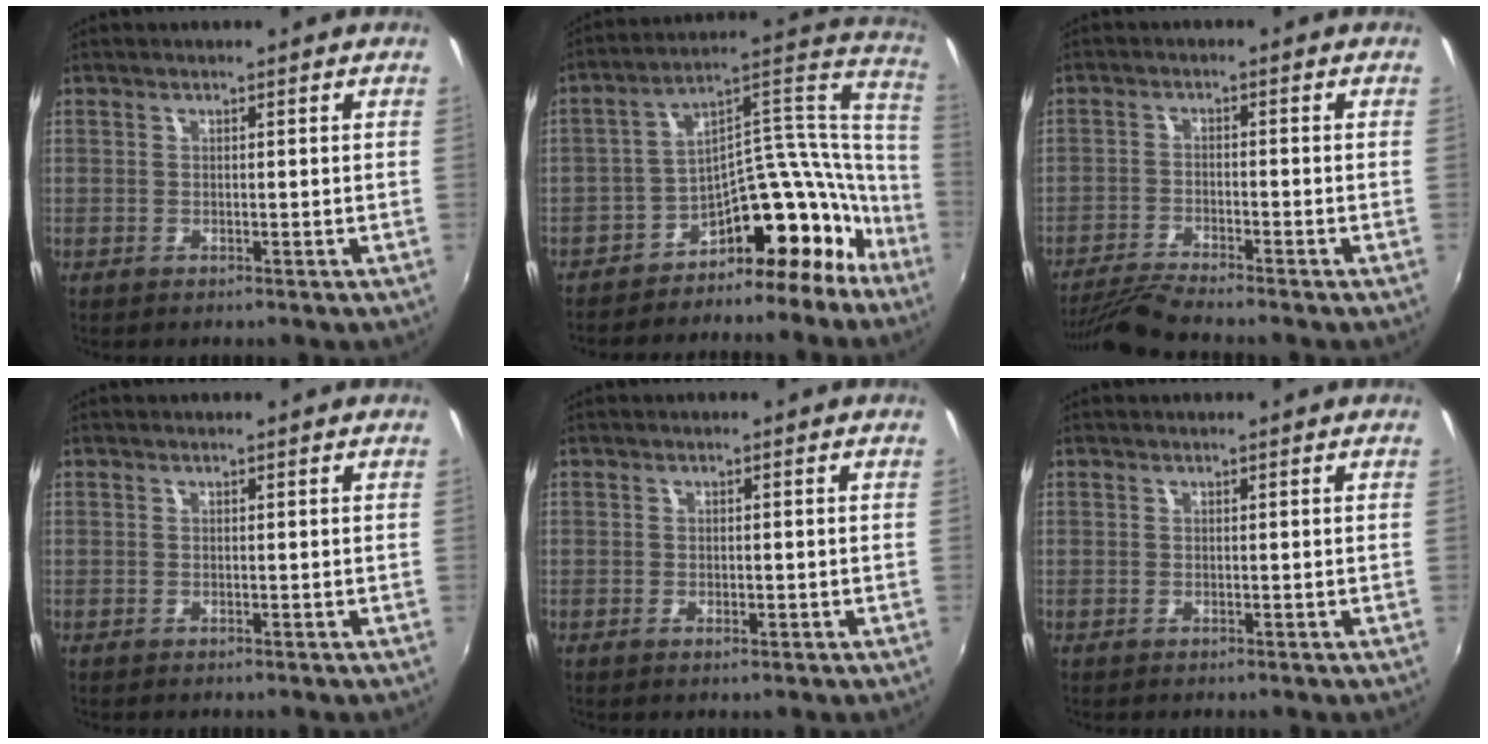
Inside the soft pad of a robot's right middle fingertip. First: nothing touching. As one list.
[{"total": 17.9, "force": [-14.2, 8.3, 7.1], "torque": [-0.077, 0.086, -0.214]}, {"total": 6.7, "force": [-6.3, -0.6, 2.3], "torque": [-0.068, -0.013, -0.120]}, {"total": 0.0}, {"total": 0.9, "force": [-0.4, 0.5, 0.7], "torque": [-0.009, -0.002, -0.008]}, {"total": 0.0}]